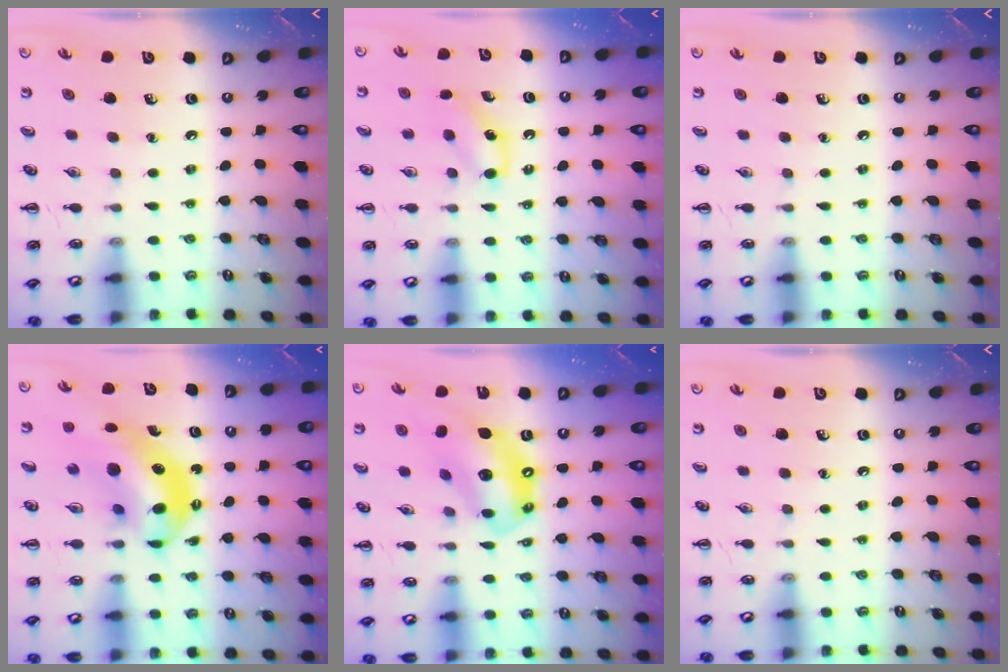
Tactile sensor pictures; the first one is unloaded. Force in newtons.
{"total": 6.1, "press": 5.9, "slide": 1.6}
{"total": 0.0}
{"total": 11.3, "press": 10.9, "slide": 2.9}
{"total": 12.8, "press": 12.3, "slide": 3.5}
{"total": 0.0}